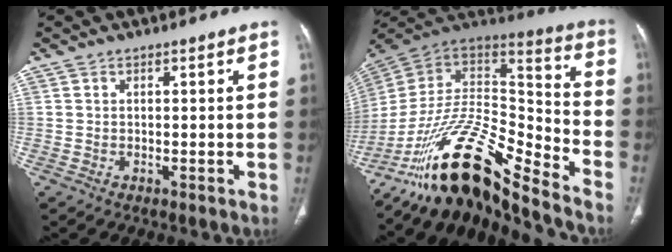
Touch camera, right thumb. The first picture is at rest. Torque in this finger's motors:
{"motor_torque": [3.52, 0.10, 1.49, -1.27, 0.65]}